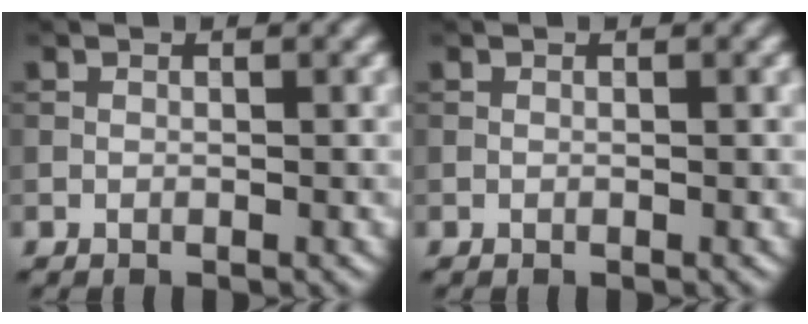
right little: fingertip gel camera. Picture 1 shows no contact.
{"total": 0.0}